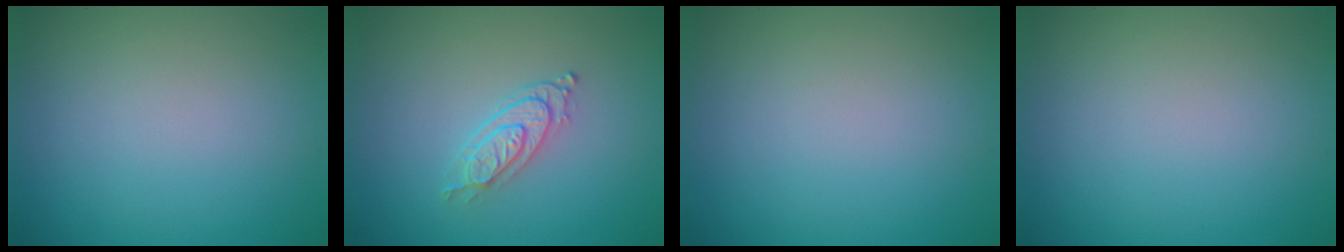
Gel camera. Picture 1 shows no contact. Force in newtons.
{"total": 2.7, "press": 2.1, "slide": 1.7}
{"total": 0.0}
{"total": 0.0}